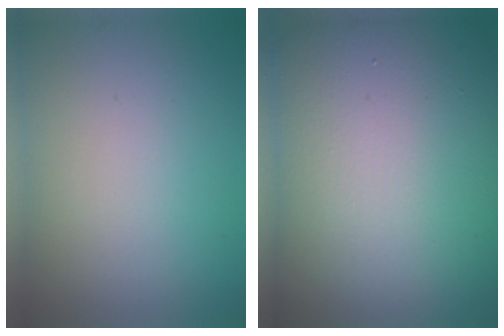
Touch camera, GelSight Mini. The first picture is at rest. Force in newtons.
{"total": 20.5, "press": 20.5, "slide": 0.9}